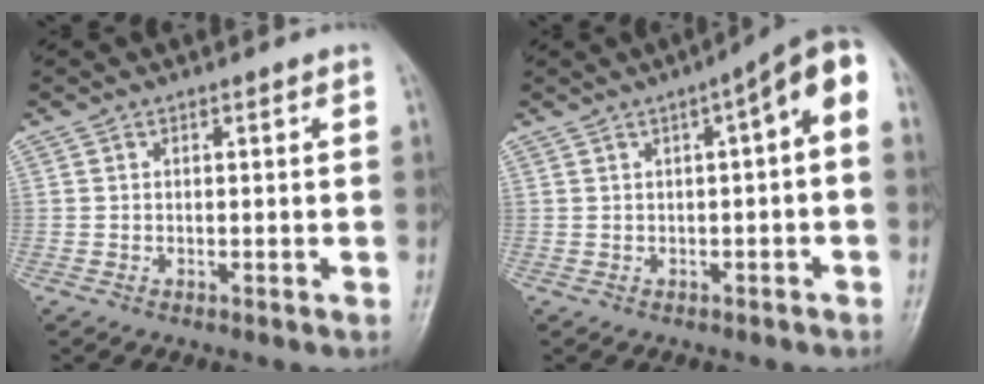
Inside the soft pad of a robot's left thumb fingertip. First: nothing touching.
{"total": 7.4, "force": [0.9, 2.1, 7.0], "torque": [-0.089, 0.034, 0.002]}